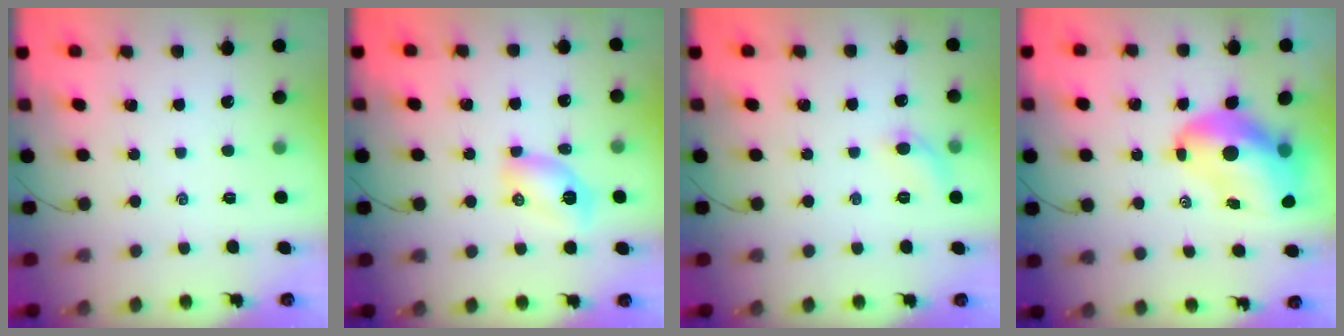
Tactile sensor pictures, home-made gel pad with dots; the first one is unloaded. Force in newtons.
{"total": 6.0, "press": 5.9, "slide": 1.4}
{"total": 6.9, "press": 6.7, "slide": 1.6}
{"total": 12.1, "press": 11.7, "slide": 3.2}